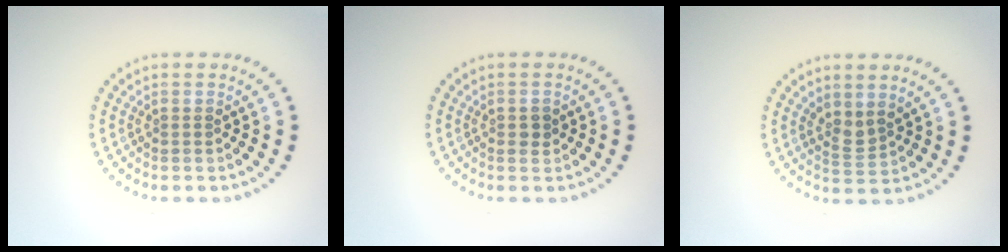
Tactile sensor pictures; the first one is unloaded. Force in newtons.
{"total": 1.0, "press": 1.0, "slide": 0.1}
{"total": 1.8, "press": 1.4, "slide": 1.1}